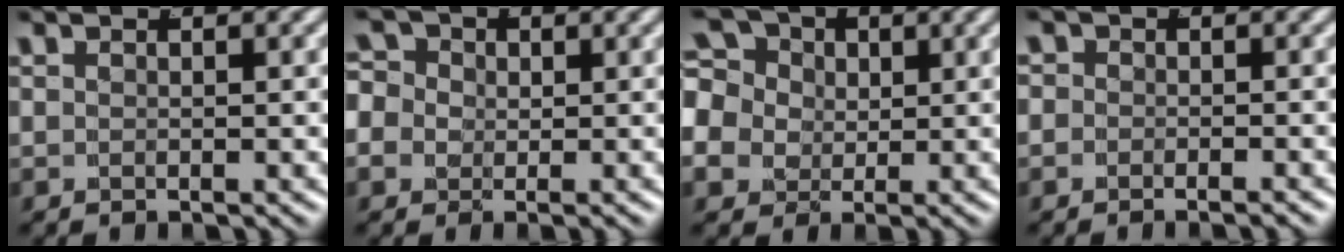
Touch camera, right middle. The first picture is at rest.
{"total": 6.7, "force": [0.4, 6.0, 3.0], "torque": [-0.078, -0.017, -0.002]}
{"total": 9.4, "force": [0.8, 8.2, 4.6], "torque": [-0.115, -0.030, 0.018]}
{"total": 1.5, "force": [-0.8, 1.2, 0.4], "torque": [-0.007, -0.001, -0.019]}